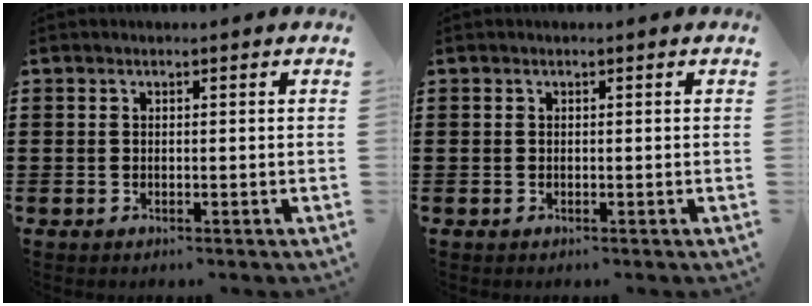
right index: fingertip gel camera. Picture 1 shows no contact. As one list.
[{"total": 0.0}]